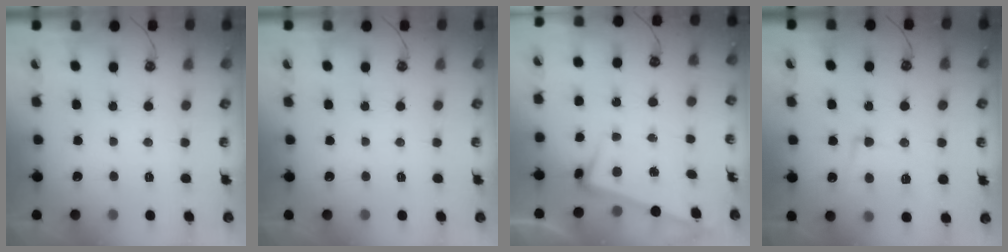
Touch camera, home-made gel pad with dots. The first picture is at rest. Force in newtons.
{"total": 0.0}
{"total": 2.3, "press": 2.2, "slide": 0.7}
{"total": 3.5, "press": 3.4, "slide": 0.7}